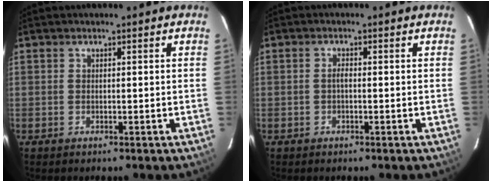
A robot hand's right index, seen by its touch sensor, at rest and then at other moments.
{"total": 1.0, "force": [-0.2, 0.4, 0.9], "torque": [-0.017, 0.005, -0.005]}